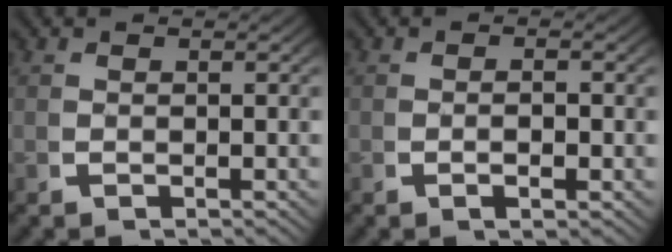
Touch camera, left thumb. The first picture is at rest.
{"total": 1.4, "force": [-0.3, 0.6, 1.2], "torque": [-0.020, 0.003, -0.008]}